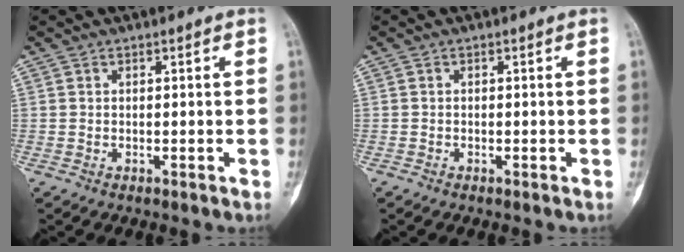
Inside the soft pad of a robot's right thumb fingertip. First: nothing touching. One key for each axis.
{"total": 0.0}